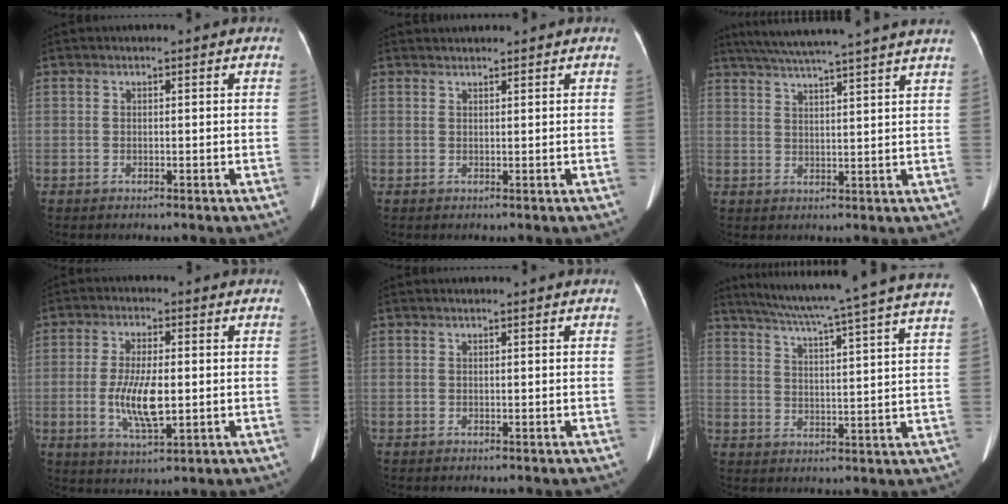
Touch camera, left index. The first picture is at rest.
{"total": 1.3, "force": [1.3, 0.1, -0.1], "torque": [-0.003, 0.012, 0.026]}
{"total": 17.6, "force": [15.3, -1.2, 8.6], "torque": [-0.150, 0.010, 0.206]}
{"total": 7.8, "force": [-1.1, 2.1, 7.4], "torque": [-0.152, -0.017, -0.018]}
{"total": 0.0}
{"total": 24.4, "force": [21.2, -1.5, 11.9], "torque": [-0.197, -0.033, 0.275]}